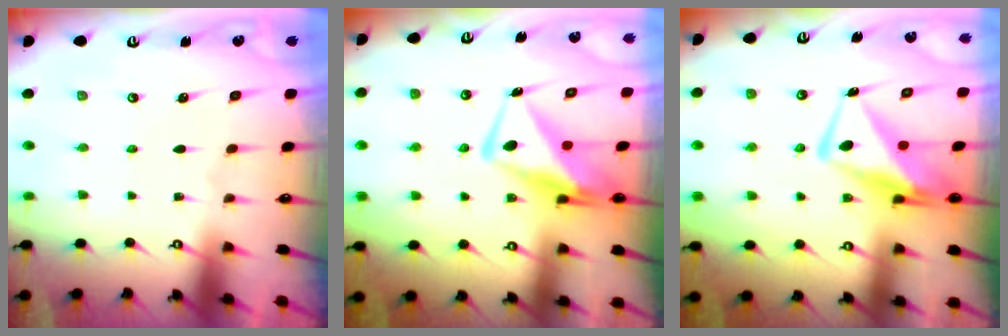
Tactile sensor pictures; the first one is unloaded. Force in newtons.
{"total": 11.1, "press": 11.0, "slide": 1.2}
{"total": 11.1, "press": 11.0, "slide": 1.2}